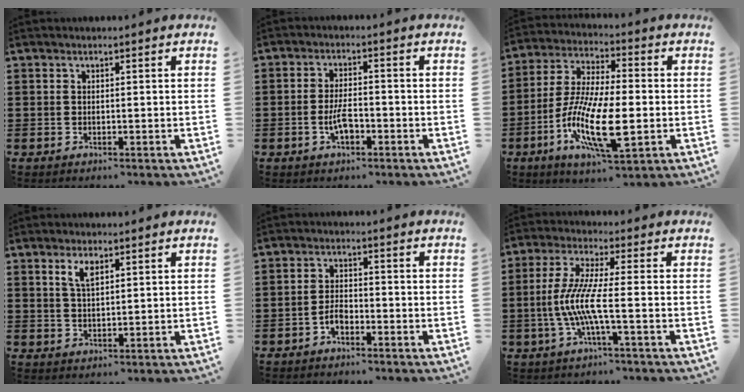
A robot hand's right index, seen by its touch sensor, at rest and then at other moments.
{"total": 4.5, "force": [-1.6, 1.7, 3.9], "torque": [-0.087, -0.001, -0.033]}
{"total": 14.9, "force": [-4.0, 4.9, 13.5], "torque": [-0.287, -0.013, -0.077]}
{"total": 3.2, "force": [1.8, 1.2, 2.3], "torque": [-0.052, 0.005, 0.030]}
{"total": 2.6, "force": [-1.7, 1.2, 1.6], "torque": [-0.041, 0.003, -0.036]}
{"total": 7.6, "force": [-2.0, 0.4, 7.4], "torque": [-0.171, -0.020, -0.049]}